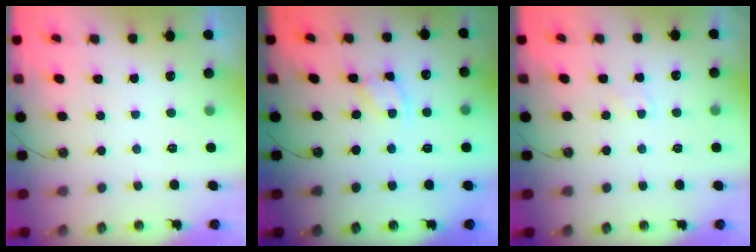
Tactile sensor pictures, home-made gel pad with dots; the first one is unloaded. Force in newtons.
{"total": 2.7, "press": 2.7, "slide": 0.4}
{"total": 3.2, "press": 3.1, "slide": 0.4}